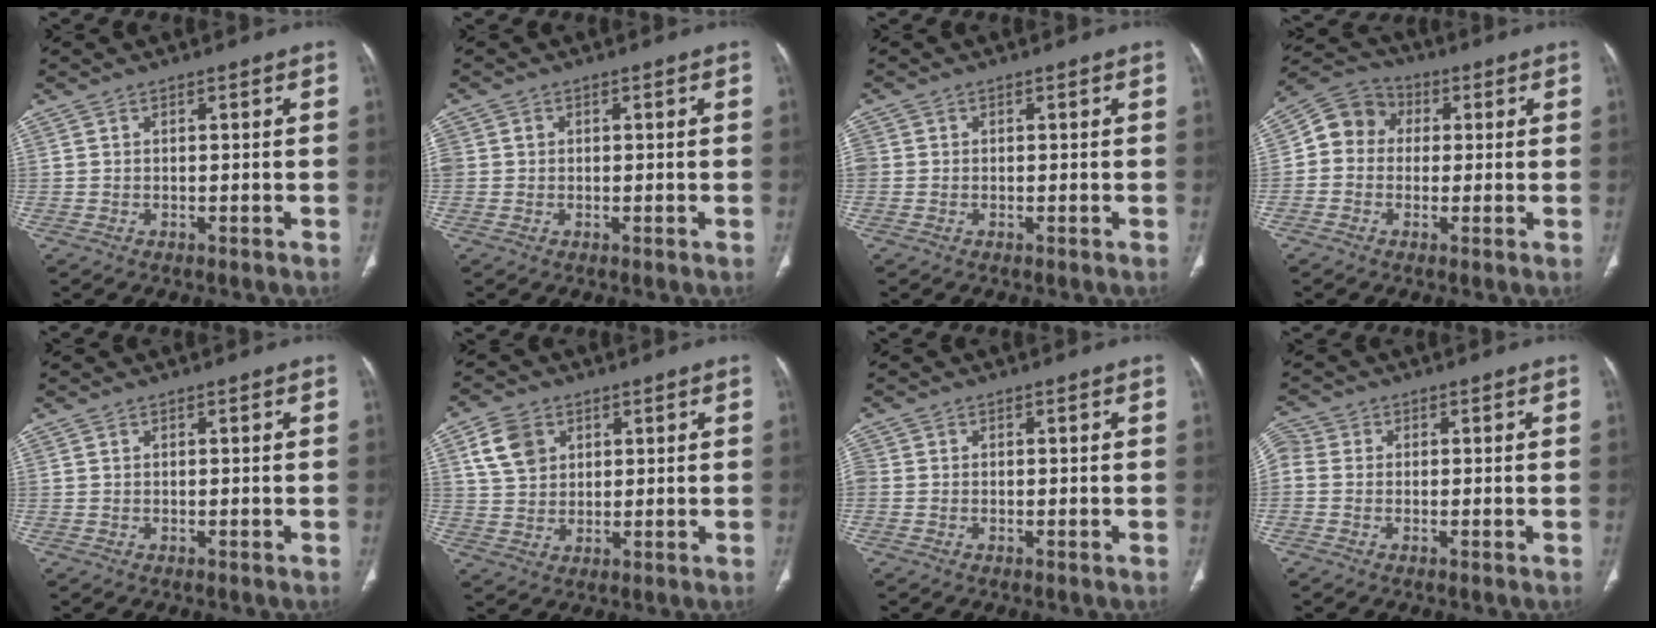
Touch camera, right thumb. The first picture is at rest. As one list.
[{"total": 1.7, "force": [0.2, 1.6, 0.7], "torque": [-0.013, 0.008, 0.009]}, {"total": 1.4, "force": [0.0, 1.3, 0.7], "torque": [-0.019, 0.006, -0.002]}, {"total": 8.3, "force": [0.5, 7.4, 3.6], "torque": [-0.043, 0.024, -0.008]}, {"total": 0.0}, {"total": 7.3, "force": [2.9, 5.6, 3.7], "torque": [-0.050, -0.004, 0.058]}, {"total": 1.4, "force": [-0.4, 0.8, 1.0], "torque": [-0.035, -0.002, -0.015]}, {"total": 3.6, "force": [-0.1, 2.8, 2.2], "torque": [-0.056, 0.009, -0.014]}]